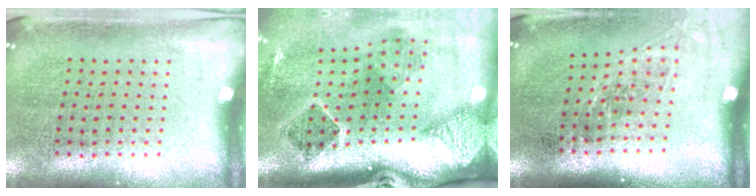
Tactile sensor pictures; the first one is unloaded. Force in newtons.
{"total": 3.0, "press": 1.9, "slide": 2.3}
{"total": 1.2, "press": 1.0, "slide": 0.8}